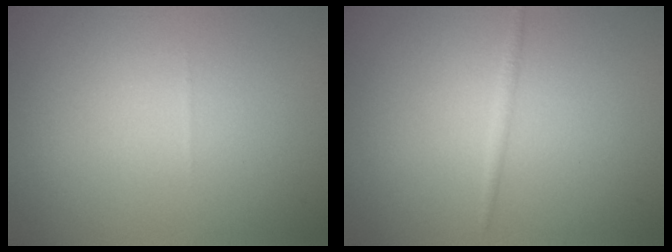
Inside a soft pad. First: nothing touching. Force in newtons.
{"total": 0.8, "press": 0.8, "slide": 0.0}